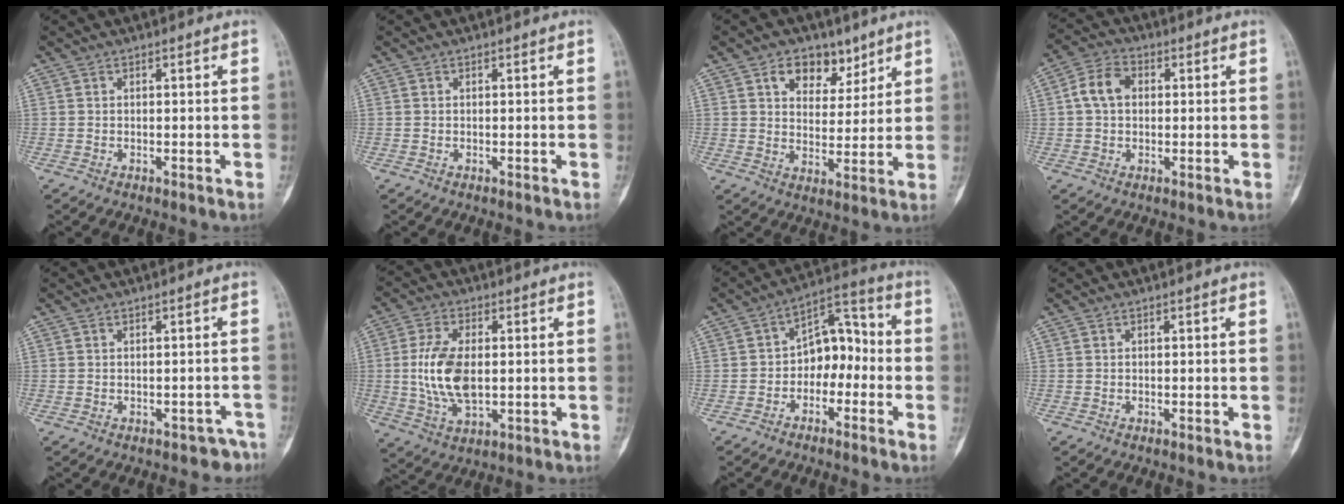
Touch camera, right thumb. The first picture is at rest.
{"total": 0.0}
{"total": 8.7, "force": [5.1, 5.8, 3.9], "torque": [-0.022, -0.023, 0.079]}
{"total": 6.5, "force": [0.8, 4.8, 4.4], "torque": [-0.078, 0.017, 0.008]}
{"total": 2.8, "force": [-2.2, 1.7, 0.3], "torque": [0.012, 0.027, -0.026]}
{"total": 11.5, "force": [0.3, 6.2, 9.7], "torque": [-0.198, -0.005, 0.013]}
{"total": 9.4, "force": [-2.0, 6.5, 6.5], "torque": [-0.063, 0.046, -0.048]}
{"total": 0.0}